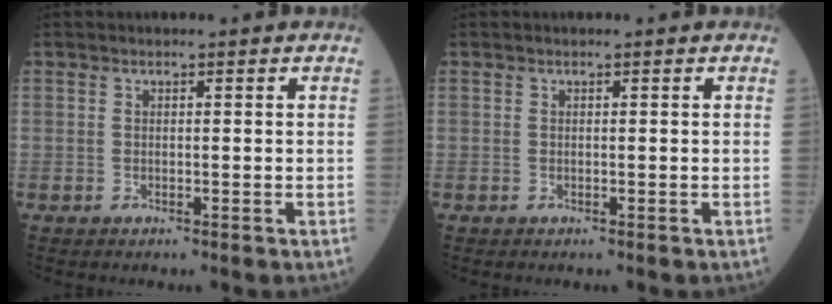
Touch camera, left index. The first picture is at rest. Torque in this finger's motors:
{"motor_torque": [-0.03, -0.02, 0.00, 0.00]}